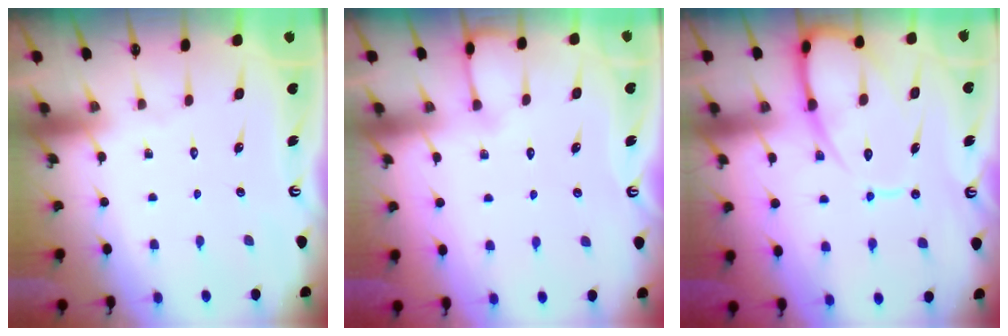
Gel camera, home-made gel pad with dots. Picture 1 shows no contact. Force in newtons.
{"total": 4.7, "press": 4.7, "slide": 0.5}
{"total": 13.3, "press": 13.3, "slide": 1.3}